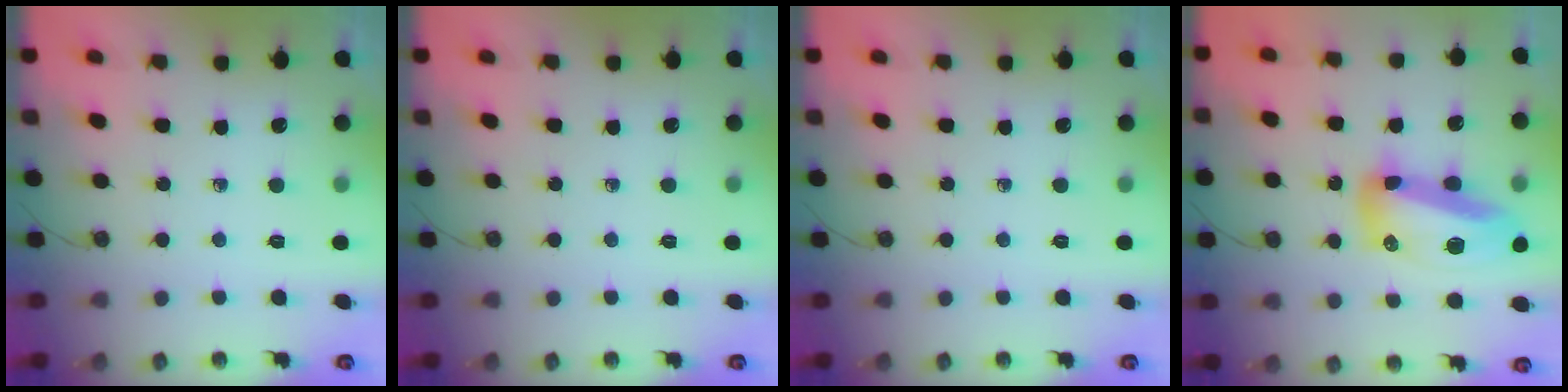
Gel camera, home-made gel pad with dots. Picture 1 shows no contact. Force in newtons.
{"total": 0.0}
{"total": 0.0}
{"total": 17.7, "press": 17.6, "slide": 1.8}